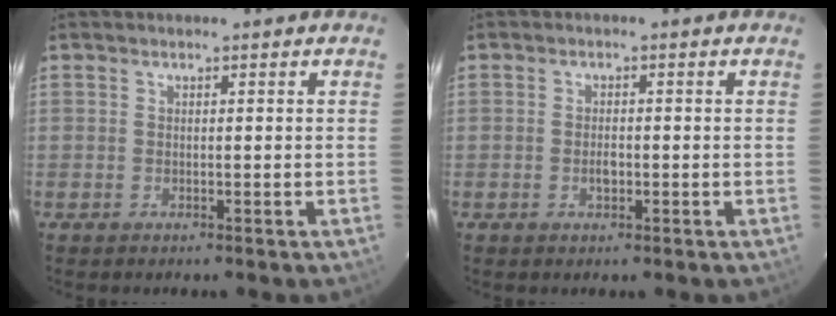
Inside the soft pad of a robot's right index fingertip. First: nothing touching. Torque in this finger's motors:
{"motor_torque": [0.24, 0.11, 0.02, 0.03]}